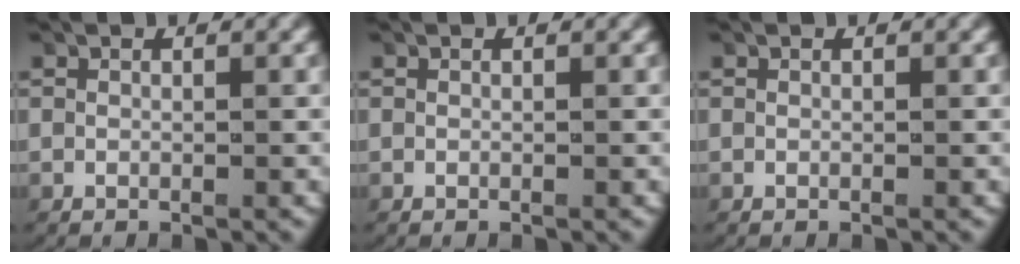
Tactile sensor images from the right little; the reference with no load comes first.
{"total": 0.0}
{"total": 0.0}